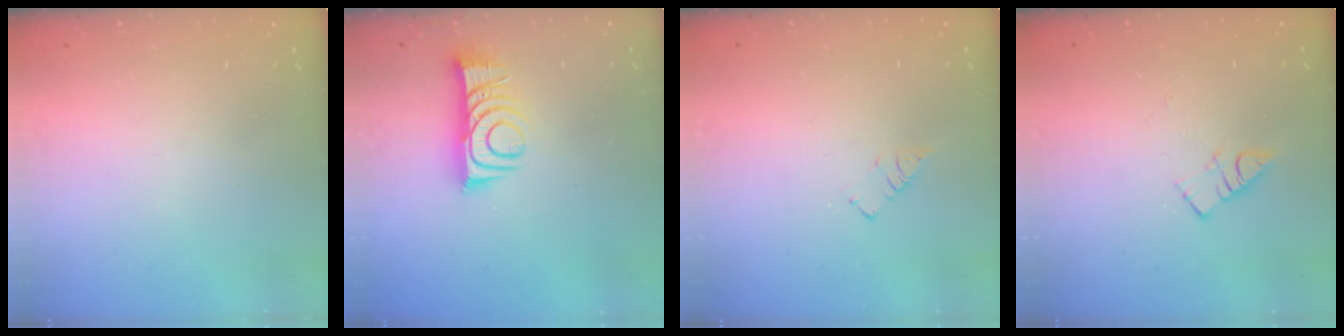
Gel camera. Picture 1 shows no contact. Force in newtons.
{"total": 10.2, "press": 10.2, "slide": 0.4}
{"total": 2.6, "press": 2.6, "slide": 0.3}
{"total": 3.9, "press": 3.9, "slide": 0.5}